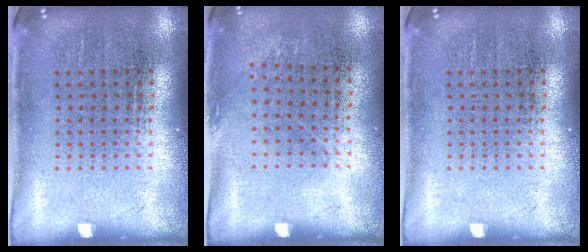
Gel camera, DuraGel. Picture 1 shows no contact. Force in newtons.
{"total": 0.8, "press": 0.6, "slide": 0.5}
{"total": 0.0}